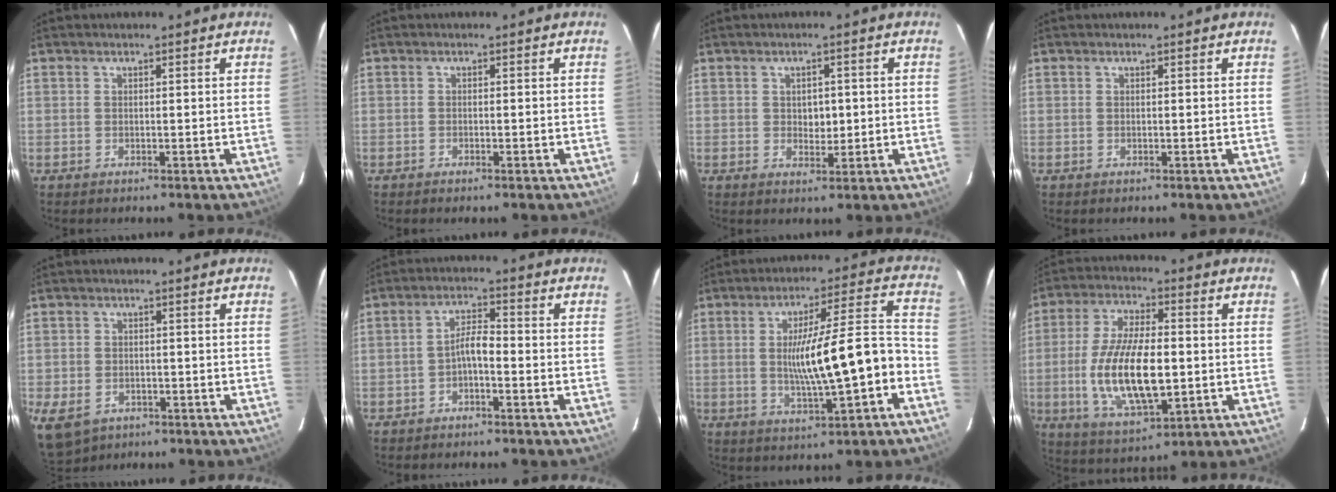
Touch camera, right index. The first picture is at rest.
{"total": 0.7, "force": [-0.6, 0.1, 0.3], "torque": [-0.007, 0.000, -0.012]}
{"total": 3.3, "force": [0.0, 2.5, 2.2], "torque": [-0.032, 0.004, 0.003]}
{"total": 0.0}
{"total": 7.8, "force": [-4.2, 5.5, 3.6], "torque": [-0.091, -0.017, -0.064]}
{"total": 3.4, "force": [-2.0, 0.9, 2.6], "torque": [-0.053, 0.013, -0.034]}
{"total": 14.4, "force": [-3.0, 1.8, 13.9], "torque": [-0.217, 0.005, -0.035]}
{"total": 16.8, "force": [-2.1, 6.8, 15.2], "torque": [-0.302, -0.011, -0.029]}